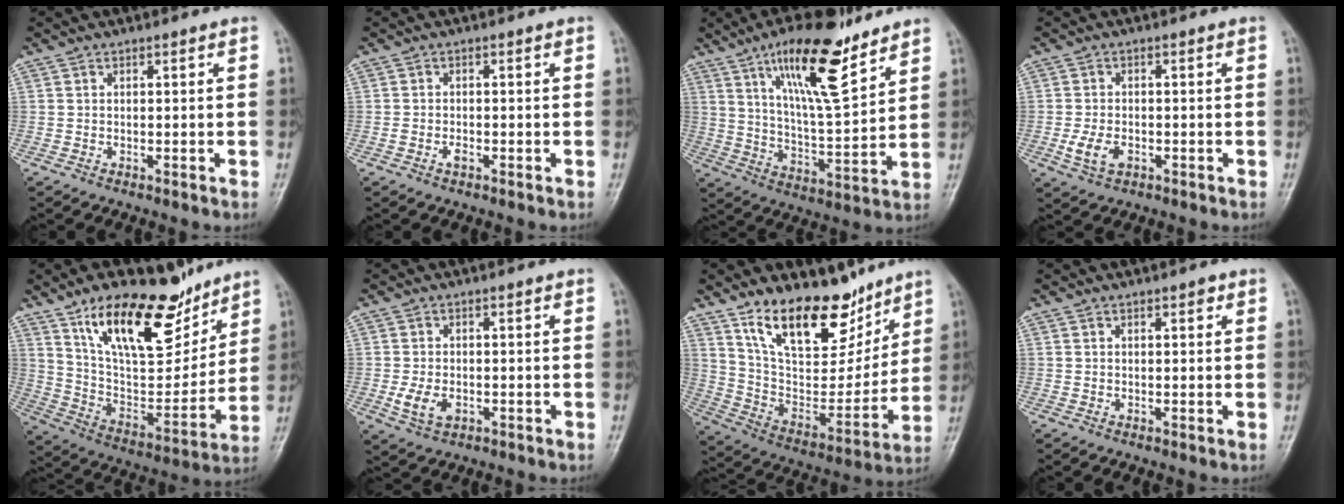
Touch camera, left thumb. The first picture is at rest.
{"total": 1.4, "force": [-0.7, 0.8, 0.9], "torque": [-0.016, 0.007, -0.012]}
{"total": 17.5, "force": [10.9, 5.0, 12.7], "torque": [-0.193, -0.058, 0.194]}
{"total": 4.6, "force": [-1.5, 3.0, 3.2], "torque": [-0.064, 0.000, -0.025]}
{"total": 23.0, "force": [14.5, 9.9, 14.8], "torque": [-0.191, -0.067, 0.257]}
{"total": 4.6, "force": [-1.2, 3.0, 3.3], "torque": [-0.066, -0.005, -0.017]}
{"total": 21.6, "force": [14.4, 10.3, 12.4], "torque": [-0.147, -0.078, 0.255]}
{"total": 1.7, "force": [0.9, 0.7, 1.3], "torque": [-0.012, -0.001, 0.011]}